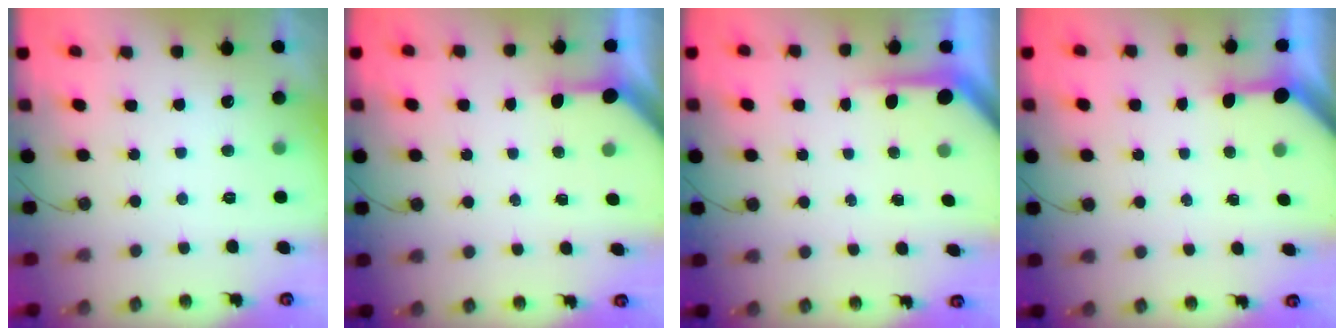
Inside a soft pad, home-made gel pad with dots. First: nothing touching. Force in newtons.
{"total": 3.4, "press": 3.4, "slide": 0.4}
{"total": 3.7, "press": 3.7, "slide": 0.3}
{"total": 3.4, "press": 3.4, "slide": 0.4}